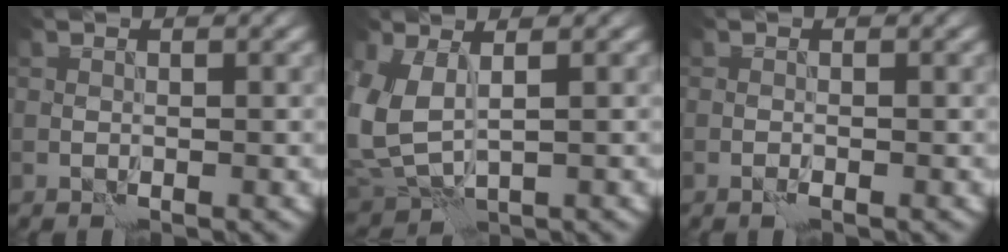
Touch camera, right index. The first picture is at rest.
{"total": 5.0, "force": [0.9, 2.8, 4.0], "torque": [-0.104, -0.017, 0.021]}
{"total": 0.0}